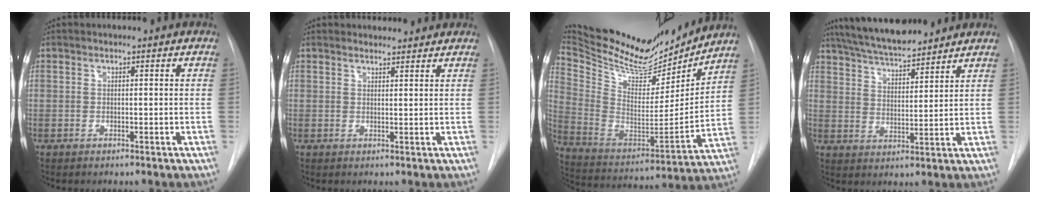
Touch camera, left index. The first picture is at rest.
{"total": 3.7, "force": [3.6, 1.0, 0.2], "torque": [-0.004, 0.013, 0.043]}
{"total": 24.9, "force": [22.3, 7.0, 8.7], "torque": [-0.180, -0.032, 0.353]}
{"total": 13.1, "force": [11.7, 2.2, 5.4], "torque": [-0.098, 0.016, 0.196]}